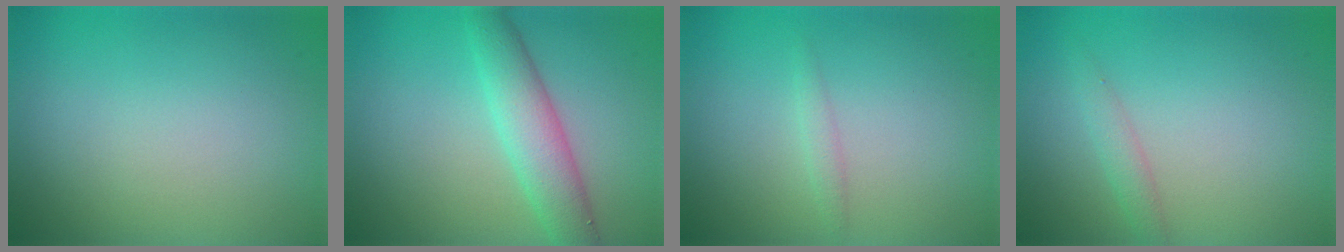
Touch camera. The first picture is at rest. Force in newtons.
{"total": 4.3, "press": 4.3, "slide": 0.1}
{"total": 0.8, "press": 0.8, "slide": 0.1}
{"total": 1.4, "press": 1.4, "slide": 0.0}